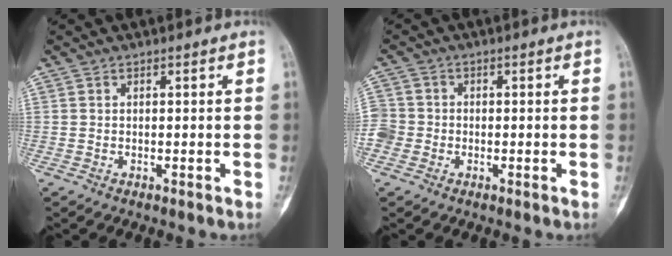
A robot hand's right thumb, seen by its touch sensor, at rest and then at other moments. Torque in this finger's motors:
{"motor_torque": [0.00, 0.00, 0.04, 0.03, -0.01]}